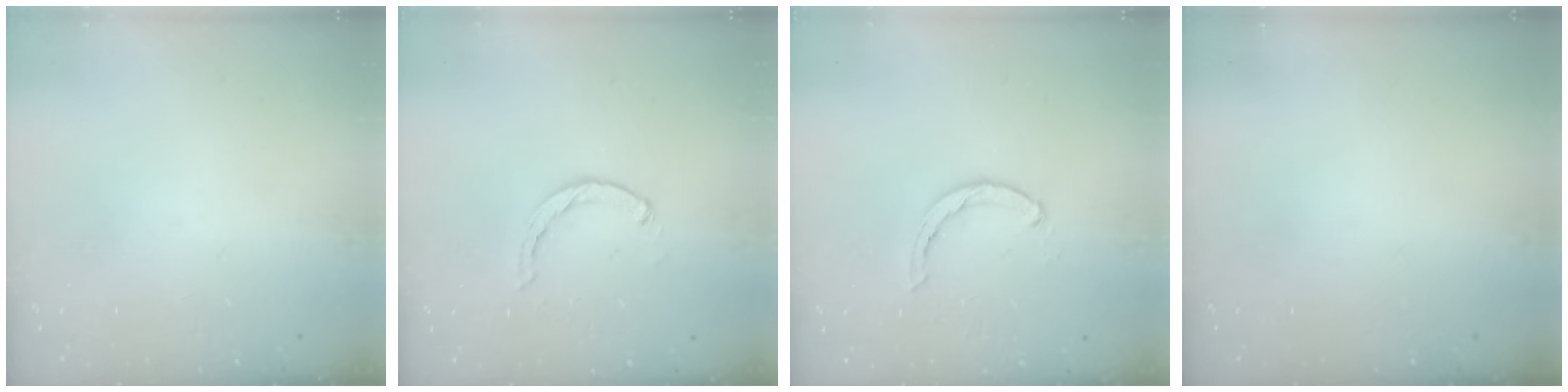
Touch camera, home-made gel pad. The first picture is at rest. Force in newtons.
{"total": 2.7, "press": 2.7, "slide": 0.5}
{"total": 2.4, "press": 2.4, "slide": 0.4}
{"total": 0.0}